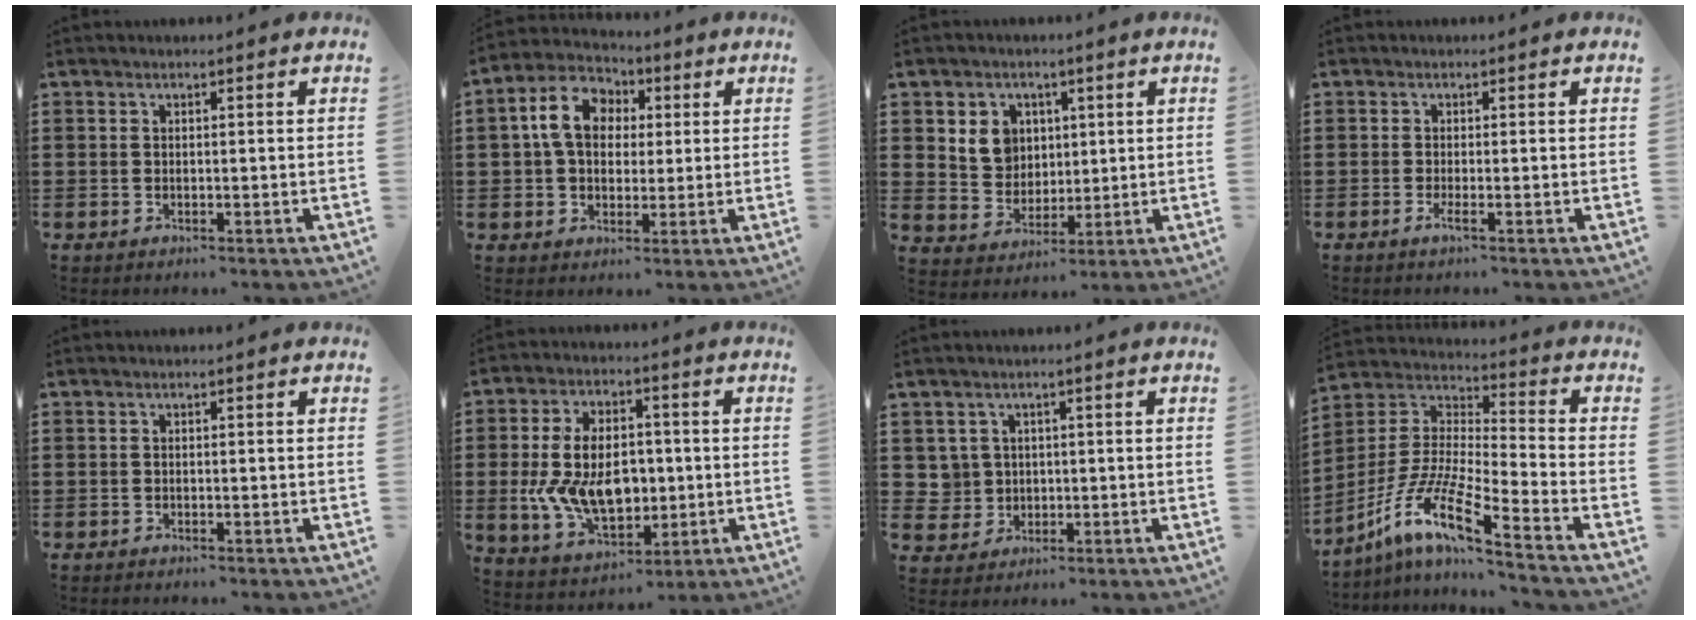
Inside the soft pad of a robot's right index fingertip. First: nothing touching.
{"total": 8.6, "force": [1.8, 6.6, 5.3], "torque": [-0.126, 0.017, 0.029]}
{"total": 6.0, "force": [2.0, 5.4, 1.6], "torque": [-0.050, 0.015, 0.035]}
{"total": 1.6, "force": [-0.9, 0.0, 1.4], "torque": [-0.031, -0.008, -0.019]}
{"total": 0.6, "force": [-0.6, 0.0, 0.0], "torque": [-0.001, -0.003, -0.013]}
{"total": 12.2, "force": [-0.6, 7.8, 9.4], "torque": [-0.190, 0.006, -0.011]}
{"total": 3.2, "force": [0.5, 3.1, 0.5], "torque": [-0.028, 0.008, 0.009]}
{"total": 11.2, "force": [-8.4, 0.5, 7.4], "torque": [-0.181, -0.020, -0.179]}